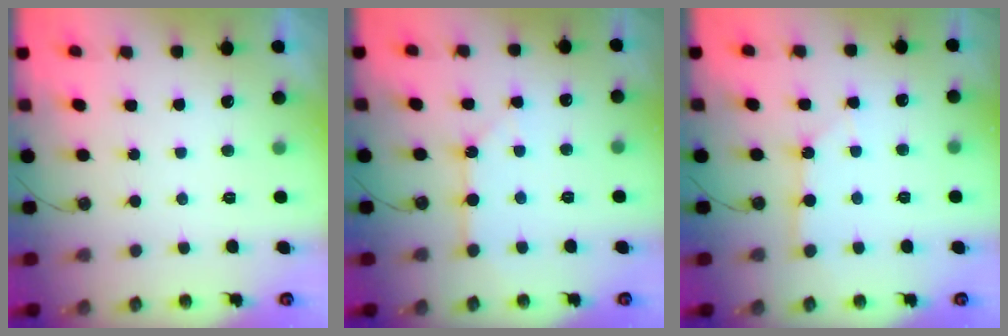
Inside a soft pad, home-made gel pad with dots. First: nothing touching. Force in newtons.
{"total": 2.9, "press": 2.9, "slide": 0.5}
{"total": 2.7, "press": 2.7, "slide": 0.4}